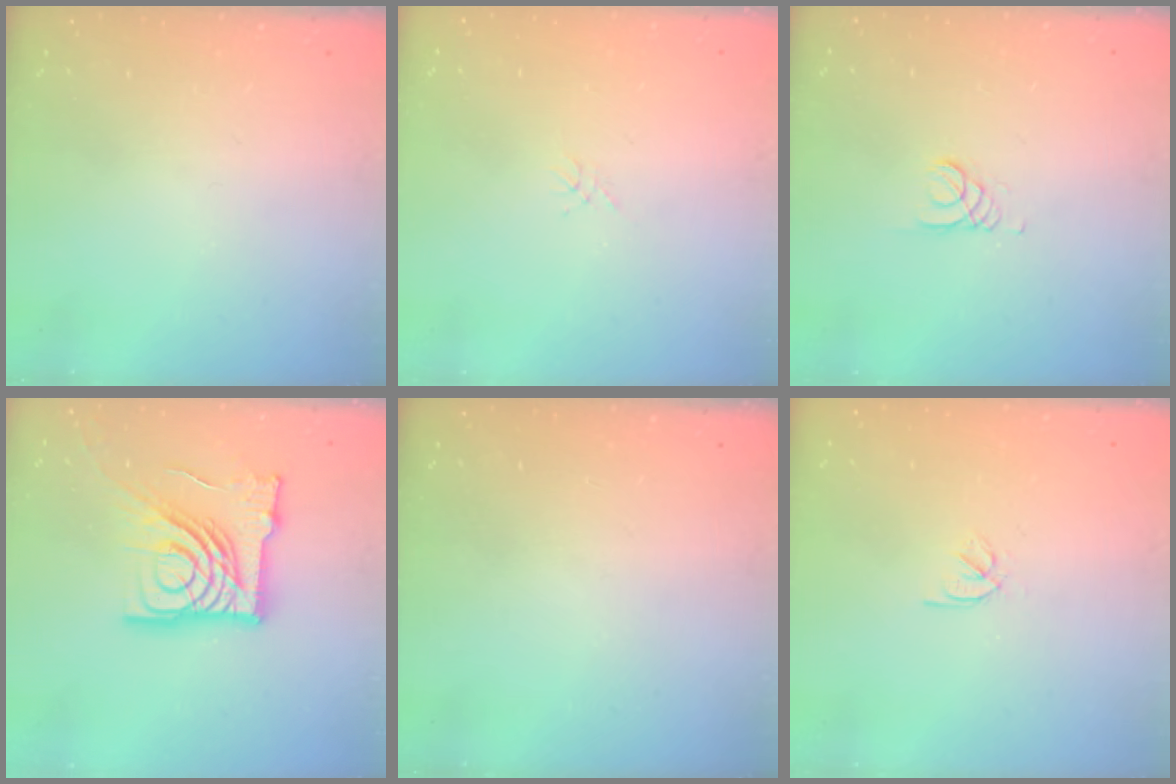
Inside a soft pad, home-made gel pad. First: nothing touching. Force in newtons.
{"total": 0.0}
{"total": 0.7, "press": 0.7, "slide": 0.1}
{"total": 22.2, "press": 22.1, "slide": 2.7}
{"total": 0.0}
{"total": 2.4, "press": 2.3, "slide": 0.7}